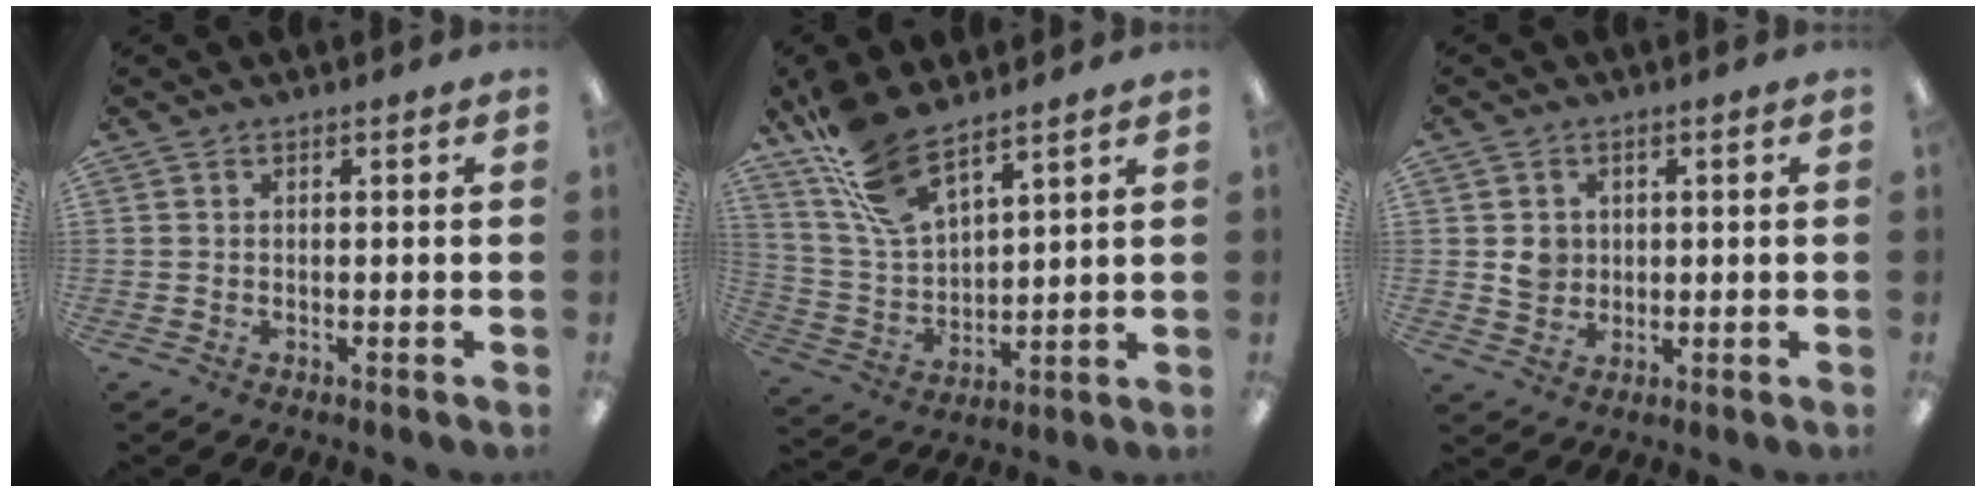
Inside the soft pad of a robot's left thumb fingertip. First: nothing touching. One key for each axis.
{"total": 13.3, "fx": 10.5, "fy": 4.4, "fz": 7.0, "tx": -0.156, "ty": -0.050, "tz": 0.197}
{"total": 4.5, "fx": 0.9, "fy": 4.2, "fz": 1.4, "tx": -0.012, "ty": 0.000, "tz": 0.013}